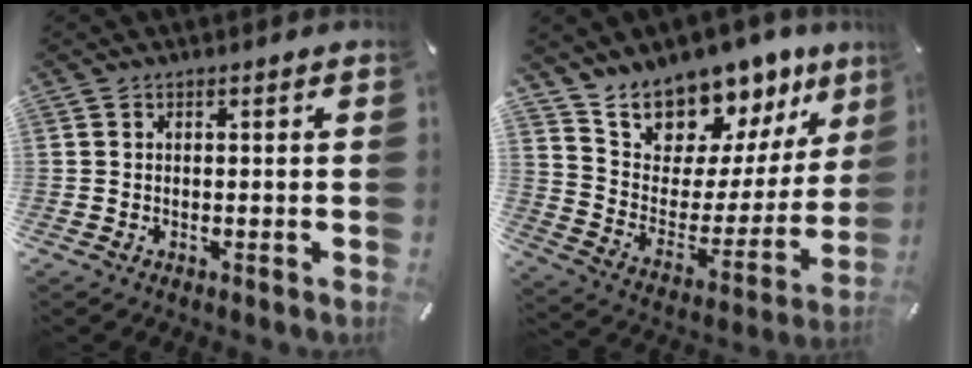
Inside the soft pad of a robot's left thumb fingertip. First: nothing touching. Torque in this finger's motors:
{"motor_torque": [2.74, 2.27, 1.48, -1.29, 0.32]}